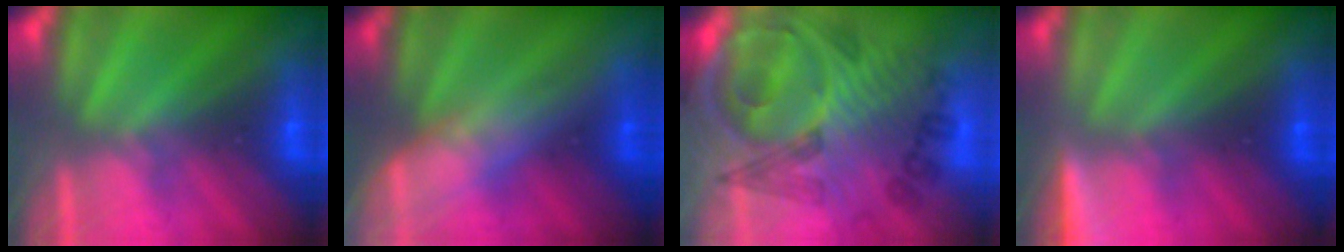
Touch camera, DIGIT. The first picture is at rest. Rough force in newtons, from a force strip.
{"total": 2.9}
{"total": 7.6}
{"total": 3.6}